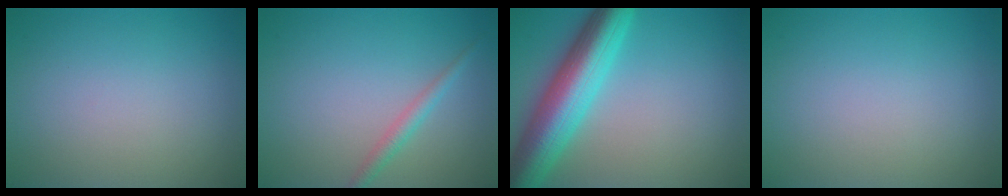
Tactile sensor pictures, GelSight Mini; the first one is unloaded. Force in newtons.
{"total": 1.6, "press": 1.6, "slide": 0.0}
{"total": 8.7, "press": 8.7, "slide": 0.4}
{"total": 0.0}